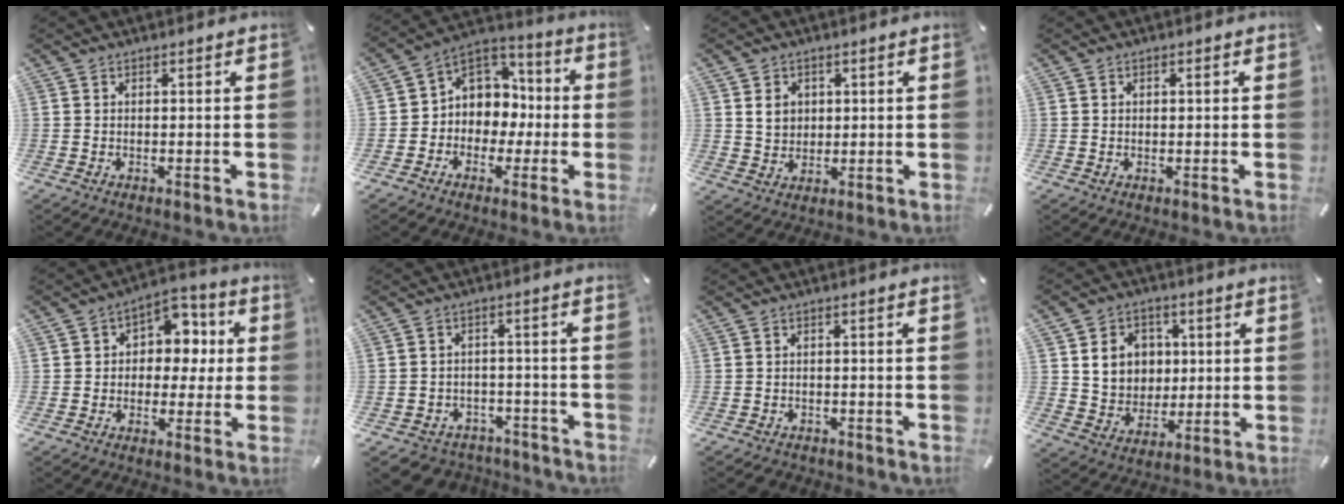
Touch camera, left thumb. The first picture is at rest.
{"total": 8.6, "force": [-0.3, 8.5, 0.9], "torque": [-0.020, -0.005, 0.003]}
{"total": 5.1, "force": [1.2, 4.7, 1.5], "torque": [-0.026, 0.003, 0.020]}
{"total": 0.8, "force": [0.1, 0.6, 0.5], "torque": [-0.009, 0.004, 0.000]}
{"total": 8.3, "force": [0.5, 7.3, 3.9], "torque": [-0.044, -0.004, 0.007]}
{"total": 4.6, "force": [-2.9, 3.5, 0.8], "torque": [-0.018, 0.017, -0.056]}
{"total": 2.0, "force": [-1.6, 1.1, 0.4], "torque": [-0.015, 0.007, -0.037]}
{"total": 9.9, "force": [1.9, 9.1, 3.4], "torque": [-0.053, 0.005, 0.041]}